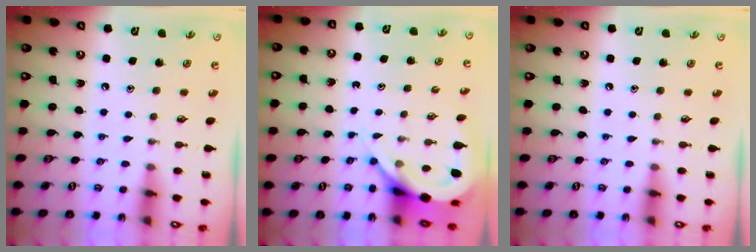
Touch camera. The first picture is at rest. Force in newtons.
{"total": 7.0, "press": 6.9, "slide": 0.6}
{"total": 0.0}